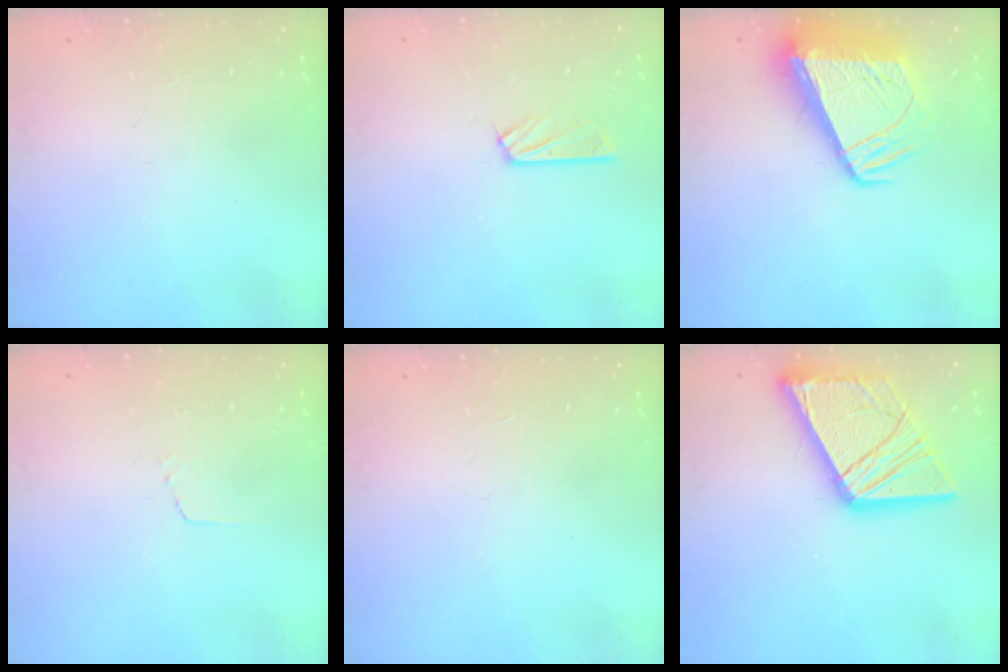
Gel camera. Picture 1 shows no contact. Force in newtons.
{"total": 4.1, "press": 4.1, "slide": 0.4}
{"total": 12.8, "press": 12.8, "slide": 1.1}
{"total": 2.9, "press": 2.9, "slide": 0.2}
{"total": 0.0}
{"total": 18.9, "press": 18.8, "slide": 2.0}